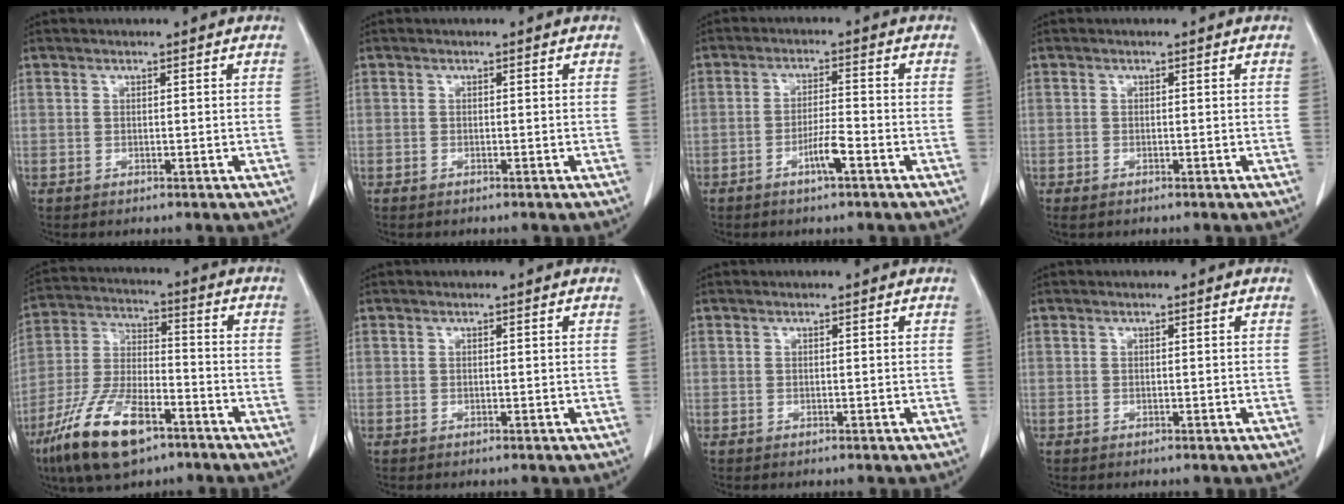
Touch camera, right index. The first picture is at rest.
{"total": 0.7, "force": [-0.3, 0.4, 0.4], "torque": [-0.012, 0.000, -0.003]}
{"total": 4.5, "force": [-2.3, 0.6, 3.8], "torque": [-0.075, 0.002, -0.042]}
{"total": 1.5, "force": [-0.7, 0.9, 1.1], "torque": [-0.027, -0.002, -0.007]}
{"total": 15.8, "force": [-9.3, 5.6, 11.4], "torque": [-0.241, -0.010, -0.168]}
{"total": 0.0}
{"total": 0.0}
{"total": 0.0}